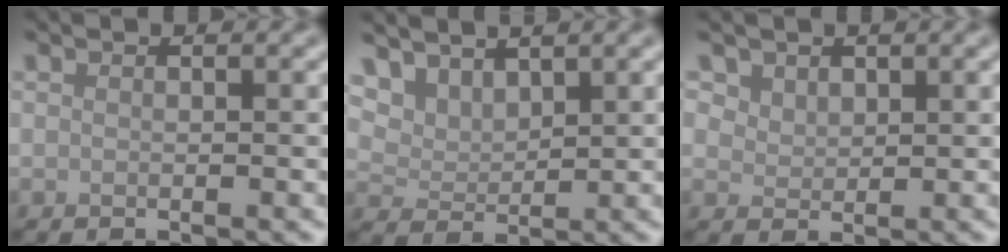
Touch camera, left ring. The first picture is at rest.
{"total": 3.5, "force": [2.8, 1.5, 1.4], "torque": [-0.032, -0.010, 0.064]}
{"total": 2.9, "force": [2.0, 1.9, 1.0], "torque": [-0.035, -0.007, 0.046]}